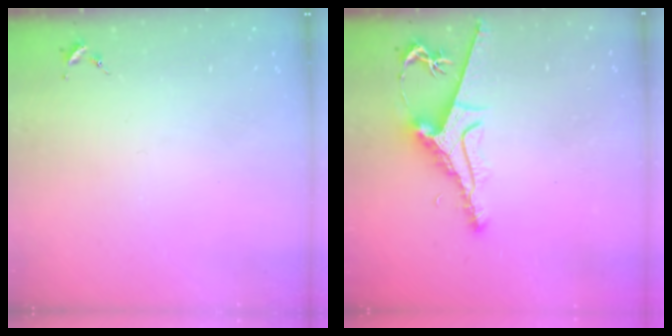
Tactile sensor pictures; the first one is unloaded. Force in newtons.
{"total": 8.6, "press": 8.6, "slide": 1.2}